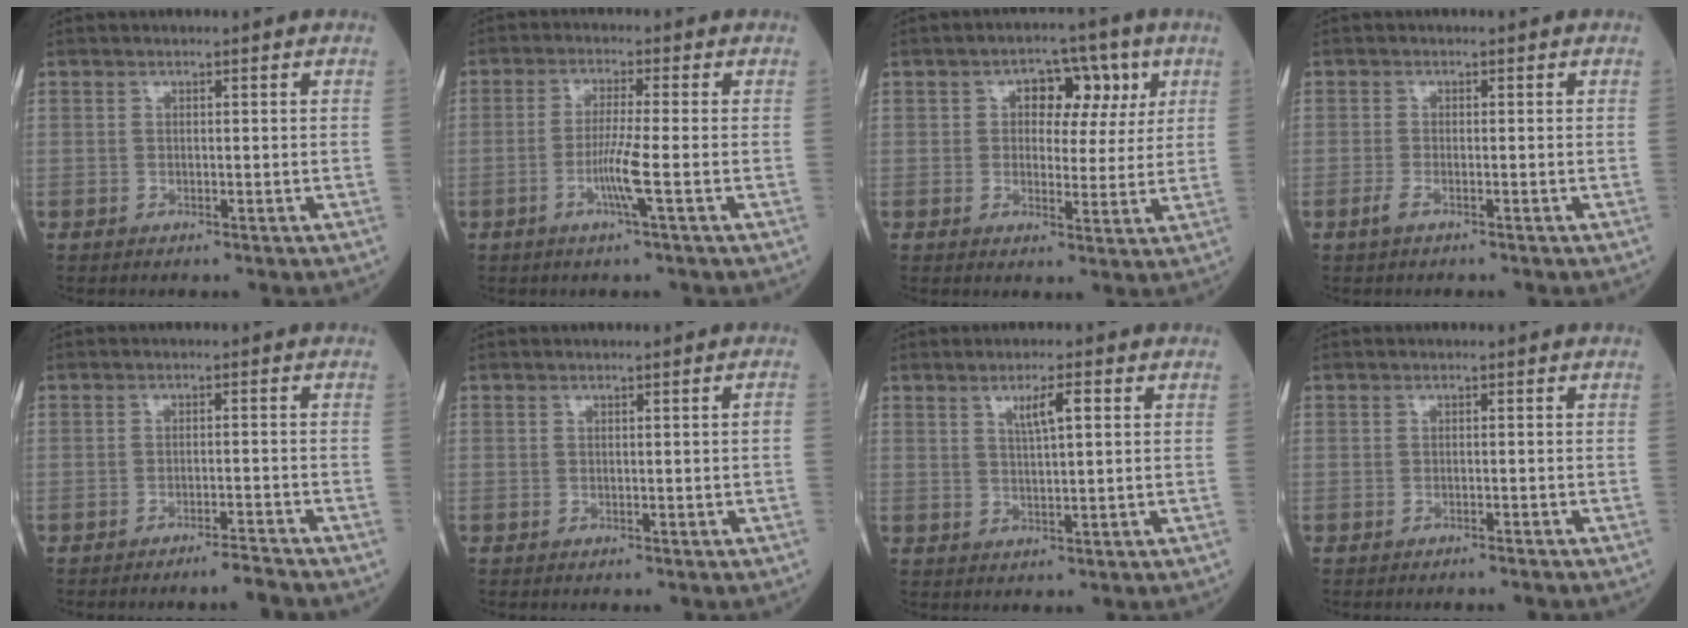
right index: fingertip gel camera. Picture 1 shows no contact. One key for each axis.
{"total": 4.9, "fx": -1.6, "fy": -0.8, "fz": 4.6, "tx": -0.090, "ty": -0.010, "tz": -0.035}
{"total": 7.2, "fx": 2.4, "fy": 4.2, "fz": 5.3, "tx": -0.059, "ty": 0.020, "tz": 0.031}
{"total": 1.5, "fx": -1.0, "fy": 0.2, "fz": 1.1, "tx": -0.029, "ty": -0.003, "tz": -0.021}
{"total": 3.0, "fx": -2.8, "fy": -0.7, "fz": 0.9, "tx": -0.014, "ty": -0.009, "tz": -0.046}
{"total": 0.6, "fx": -0.2, "fy": -0.1, "fz": 0.6, "tx": -0.010, "ty": -0.001, "tz": 0.001}
{"total": 3.8, "fx": 1.5, "fy": 0.3, "fz": 3.4, "tx": -0.059, "ty": 0.002, "tz": 0.026}
{"total": 1.8, "fx": -1.7, "fy": -0.2, "fz": 0.6, "tx": -0.010, "ty": 0.000, "tz": -0.021}